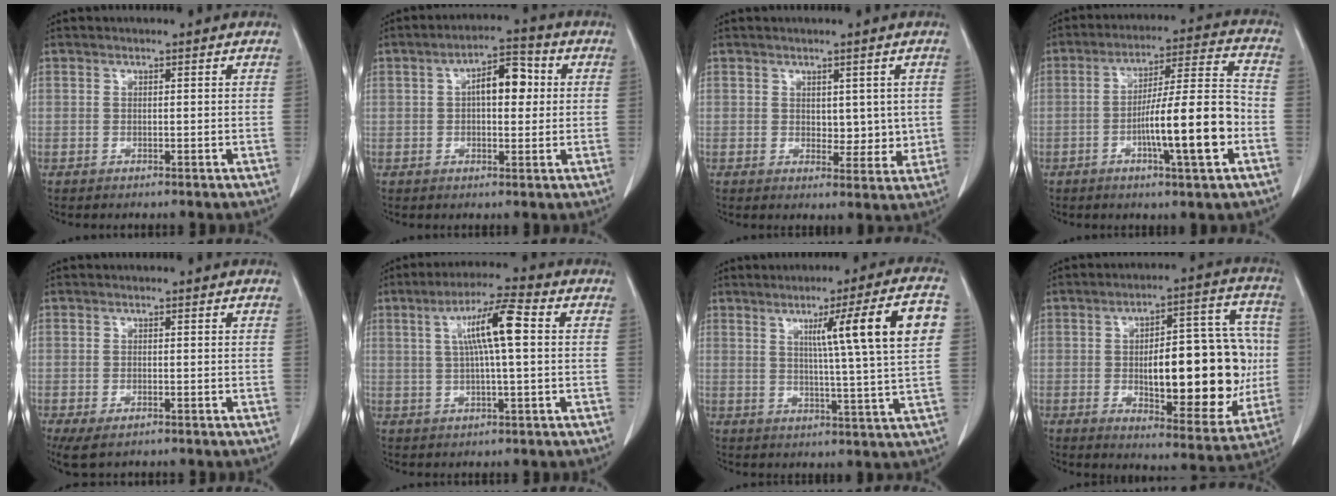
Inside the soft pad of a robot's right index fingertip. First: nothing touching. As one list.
[{"total": 6.9, "force": [1.1, 3.0, 6.2], "torque": [-0.098, 0.023, 0.015]}, {"total": 4.2, "force": [0.7, 2.6, 3.3], "torque": [-0.032, -0.006, 0.017]}, {"total": 13.9, "force": [-4.2, 0.7, 13.2], "torque": [-0.215, 0.009, -0.067]}, {"total": 3.9, "force": [-2.4, 1.6, 2.6], "torque": [-0.052, -0.010, -0.034]}, {"total": 8.8, "force": [1.7, 0.5, 8.7], "torque": [-0.157, 0.014, 0.028]}, {"total": 13.7, "force": [3.9, -1.3, 13.1], "torque": [-0.186, 0.007, 0.052]}, {"total": 21.4, "force": [-1.4, 7.4, 20.0], "torque": [-0.265, 0.022, -0.006]}]